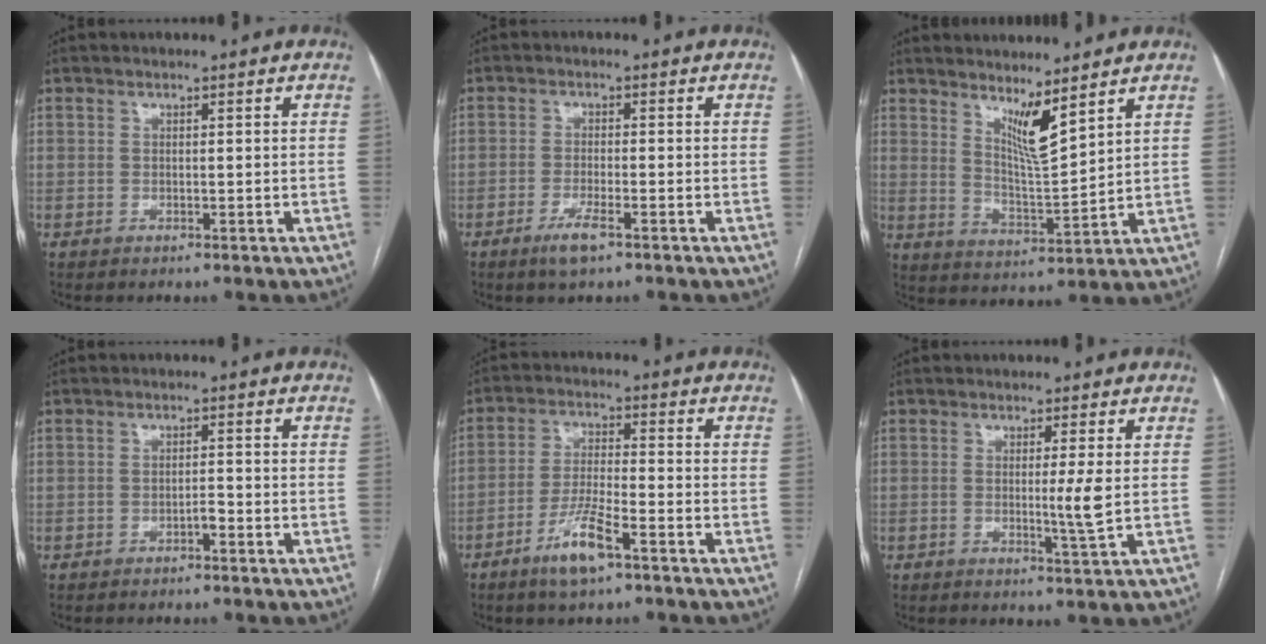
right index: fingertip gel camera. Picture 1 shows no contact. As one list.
[{"total": 3.6, "force": [-2.3, 0.5, 2.8], "torque": [-0.059, -0.006, -0.042]}, {"total": 6.3, "force": [4.5, 0.0, 4.4], "torque": [-0.083, -0.026, 0.090]}, {"total": 1.2, "force": [-0.8, 0.2, 0.9], "torque": [-0.014, 0.002, -0.014]}, {"total": 7.4, "force": [-4.5, 0.9, 5.8], "torque": [-0.118, -0.007, -0.085]}, {"total": 3.4, "force": [0.1, -0.7, 3.3], "torque": [-0.058, -0.010, 0.002]}]